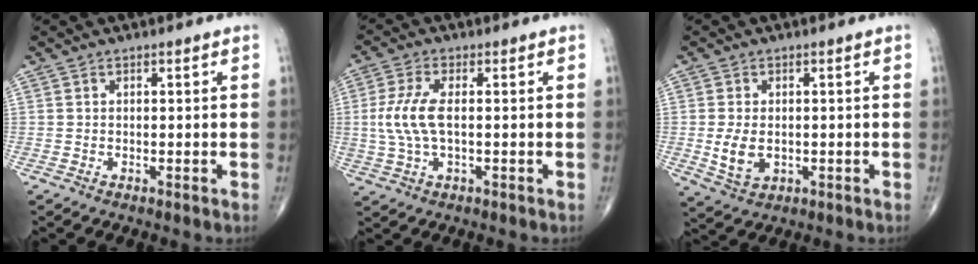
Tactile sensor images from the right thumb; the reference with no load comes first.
{"total": 7.7, "force": [0.2, 3.3, 6.9], "torque": [-0.173, 0.004, 0.005]}
{"total": 5.5, "force": [-0.5, 3.6, 4.1], "torque": [-0.073, -0.008, 0.000]}